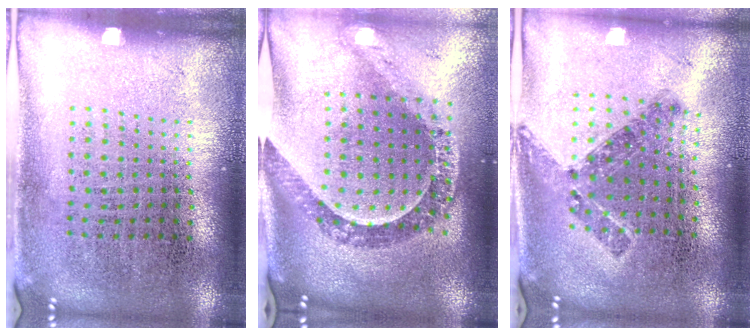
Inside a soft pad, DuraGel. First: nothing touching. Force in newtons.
{"total": 1.7, "press": 1.5, "slide": 0.9}
{"total": 0.7, "press": 0.7, "slide": 0.3}